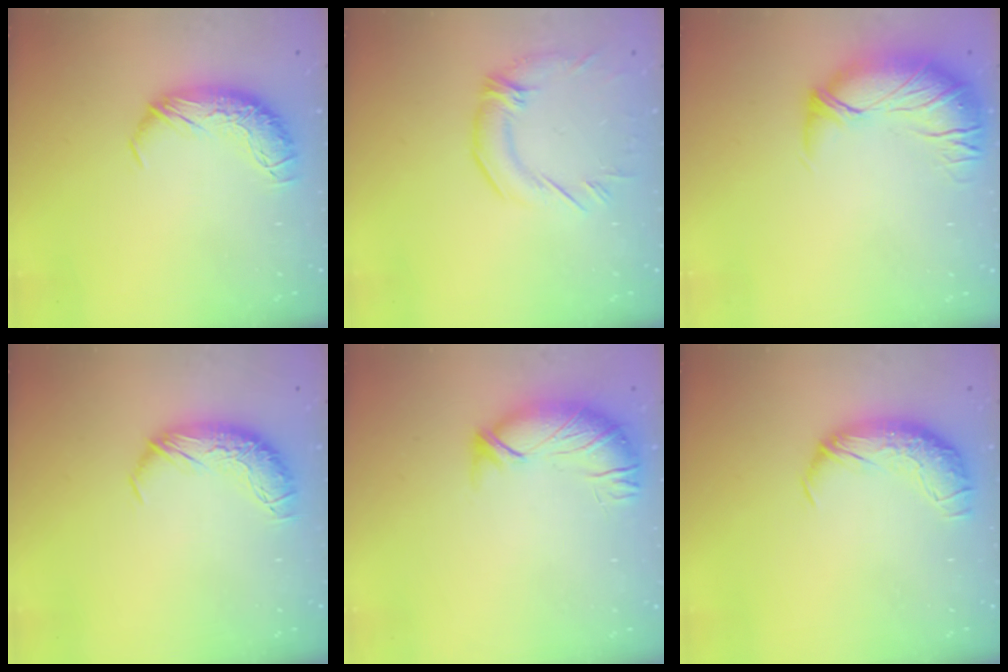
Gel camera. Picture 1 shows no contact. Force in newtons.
{"total": 2.1, "press": 1.4, "slide": 1.6}
{"total": 2.9, "press": 1.6, "slide": 2.3}
{"total": 0.0}
{"total": 3.7, "press": 2.8, "slide": 2.5}
{"total": 1.5, "press": 0.2, "slide": 1.5}